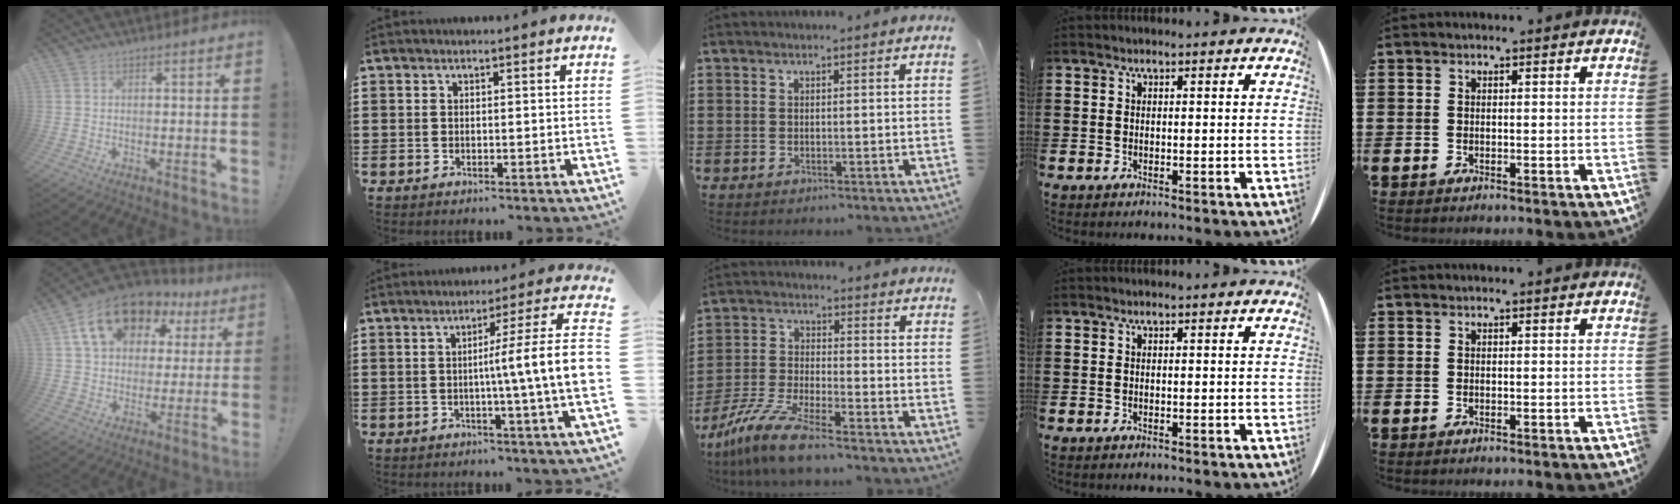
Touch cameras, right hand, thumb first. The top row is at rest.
{"thumb": {"total": 18.0, "force": [9.1, 11.9, 9.9], "torque": [-0.168, -0.034, 0.173]}, "index": {"total": 9.8, "force": [-0.5, -0.5, 9.8], "torque": [-0.159, -0.020, -0.017]}, "middle": {"total": 8.5, "force": [-7.3, 0.5, 4.4], "torque": [-0.104, -0.004, -0.147]}}